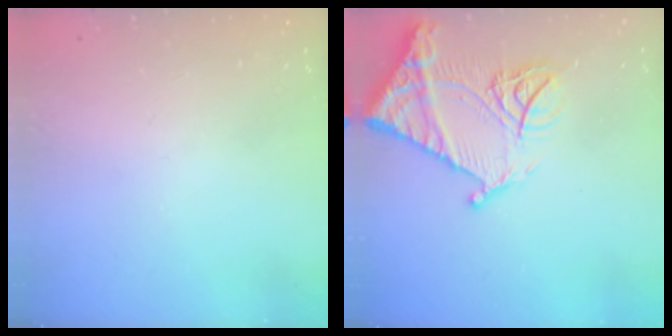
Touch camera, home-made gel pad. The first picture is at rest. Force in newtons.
{"total": 16.9, "press": 16.8, "slide": 1.5}